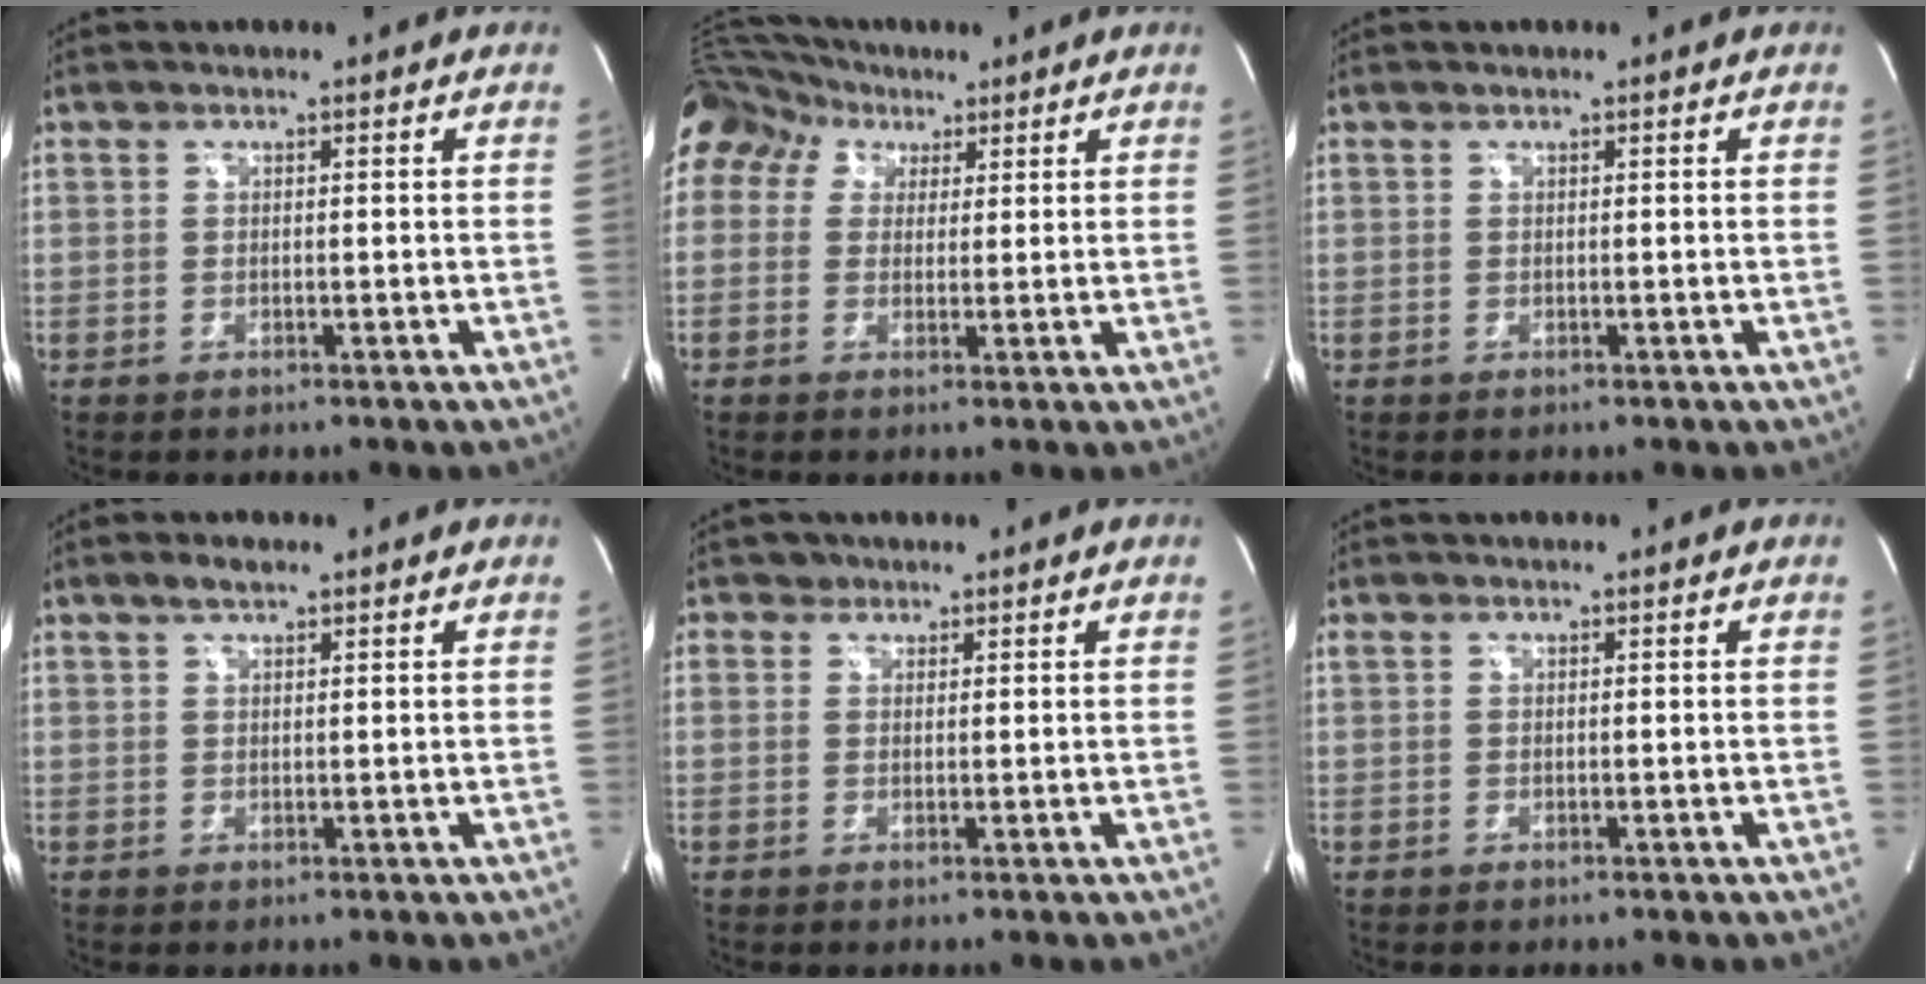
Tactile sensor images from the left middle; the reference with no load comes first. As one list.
[{"total": 15.4, "force": [7.8, 11.8, 6.0], "torque": [-0.184, 0.092, 0.151]}, {"total": 0.0}, {"total": 2.3, "force": [1.7, 0.6, 1.4], "torque": [-0.033, 0.007, 0.033]}, {"total": 1.3, "force": [0.9, 0.9, -0.2], "torque": [0.008, 0.000, 0.010]}, {"total": 0.0}]